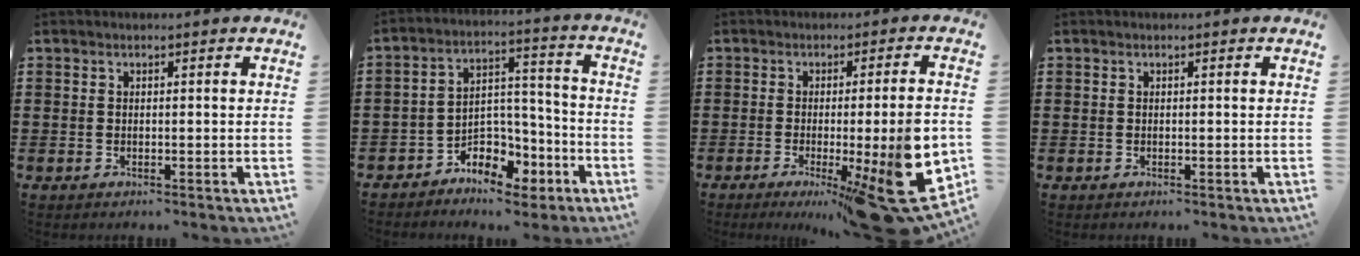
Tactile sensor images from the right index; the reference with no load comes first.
{"total": 6.7, "force": [-4.5, 4.2, 2.5], "torque": [-0.045, 0.022, -0.081]}
{"total": 14.2, "force": [-4.8, 1.7, 13.2], "torque": [-0.173, -0.017, -0.067]}
{"total": 0.0}